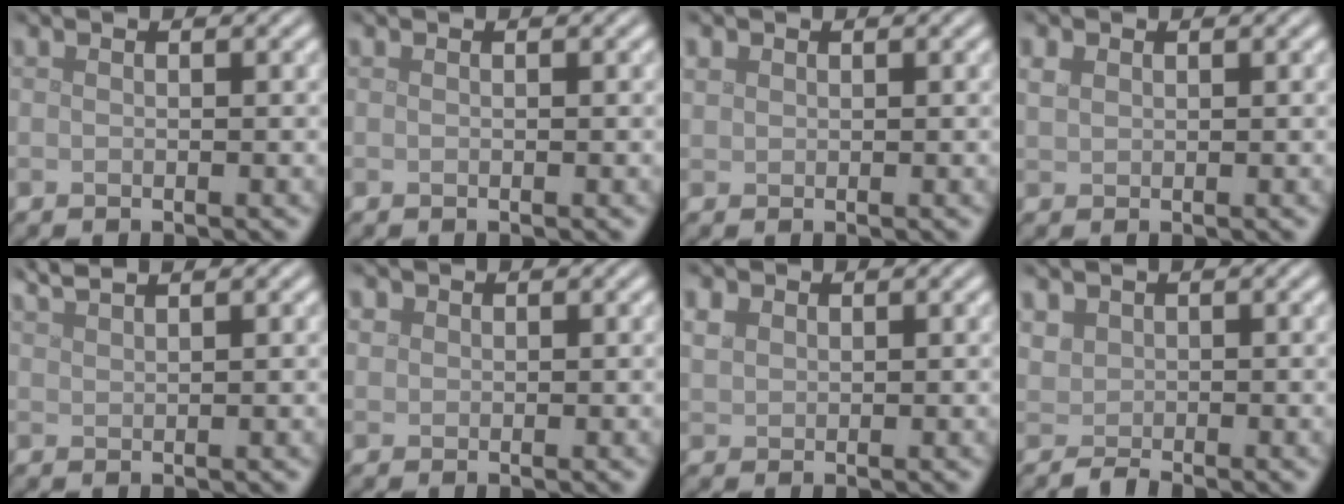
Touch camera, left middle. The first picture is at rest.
{"total": 0.0}
{"total": 0.9, "force": [0.5, 0.7, 0.2], "torque": [-0.002, 0.001, 0.009]}
{"total": 1.2, "force": [0.6, 0.9, 0.6], "torque": [-0.012, 0.003, 0.013]}
{"total": 1.8, "force": [1.6, 0.3, 0.8], "torque": [-0.003, 0.006, 0.029]}
{"total": 1.0, "force": [0.4, 1.0, 0.2], "torque": [-0.001, 0.001, 0.004]}
{"total": 1.6, "force": [0.8, 1.3, 0.6], "torque": [-0.014, 0.003, 0.014]}
{"total": 0.8, "force": [-0.3, 0.8, 0.1], "torque": [-0.003, 0.002, -0.011]}